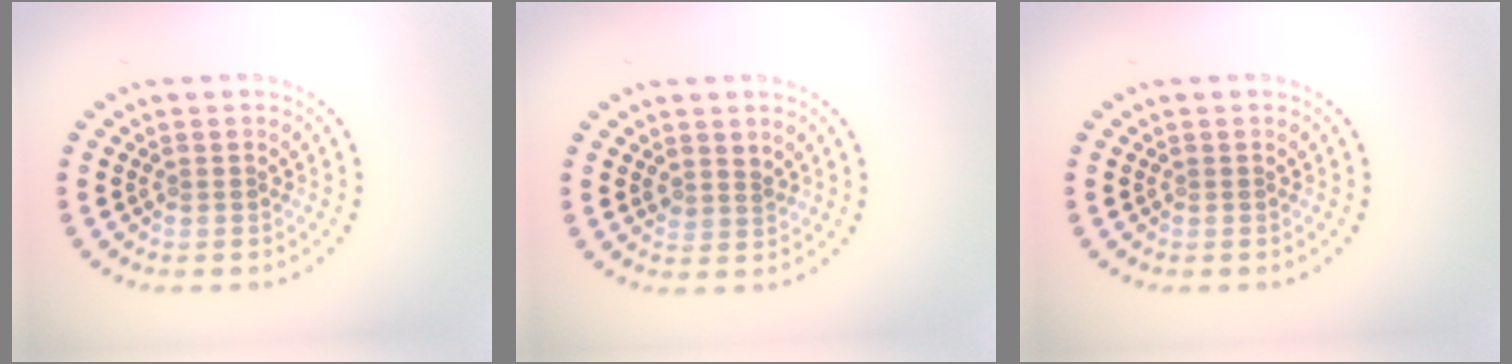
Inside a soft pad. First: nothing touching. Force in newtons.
{"total": 1.3, "press": 1.0, "slide": 0.9}
{"total": 0.0}